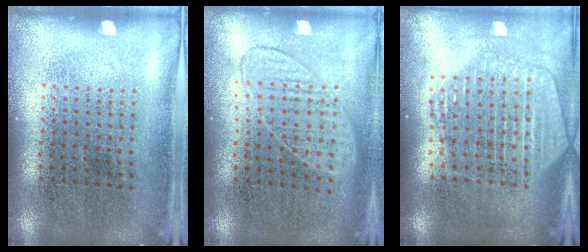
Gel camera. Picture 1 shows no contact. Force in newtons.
{"total": 0.9, "press": 0.9, "slide": 0.3}
{"total": 2.2, "press": 2.0, "slide": 1.0}